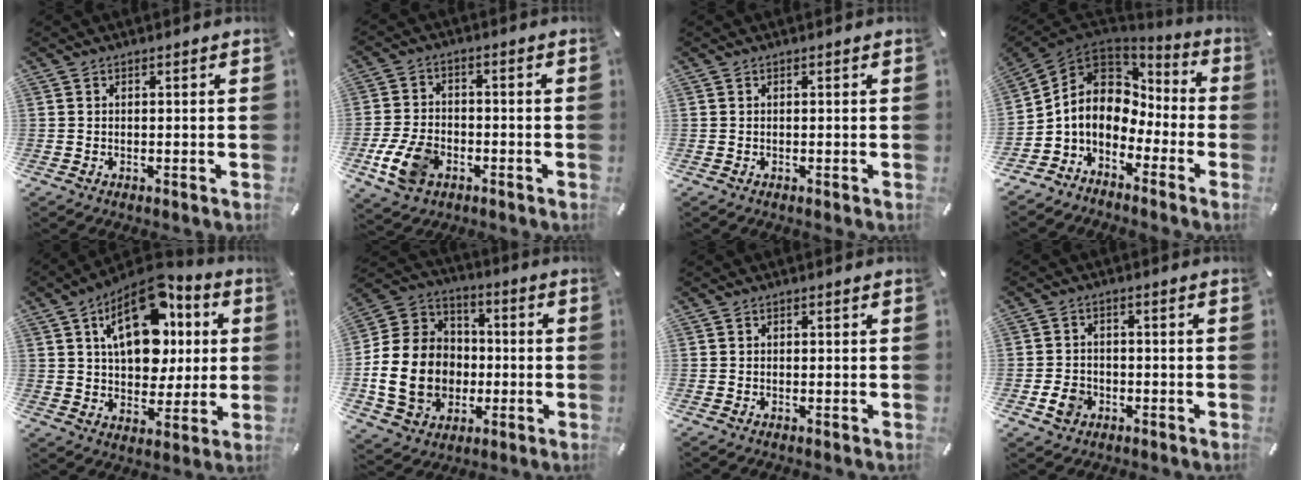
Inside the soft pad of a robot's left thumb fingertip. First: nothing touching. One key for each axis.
{"total": 9.4, "fx": -3.7, "fy": 6.4, "fz": 5.8, "tx": -0.134, "ty": 0.010, "tz": -0.067}
{"total": 0.0}
{"total": 9.0, "fx": -0.8, "fy": 8.0, "fz": 4.0, "tx": -0.101, "ty": -0.004, "tz": -0.016}
{"total": 18.6, "fx": 6.2, "fy": 12.3, "fz": 12.5, "tx": -0.195, "ty": -0.028, "tz": 0.107}
{"total": 18.7, "fx": -4.4, "fy": 15.4, "fz": 9.6, "tx": -0.207, "ty": 0.023, "tz": -0.078}
{"total": 0.0}
{"total": 4.8, "fx": -1.8, "fy": 4.0, "fz": 2.0, "tx": -0.046, "ty": 0.006, "tz": -0.034}